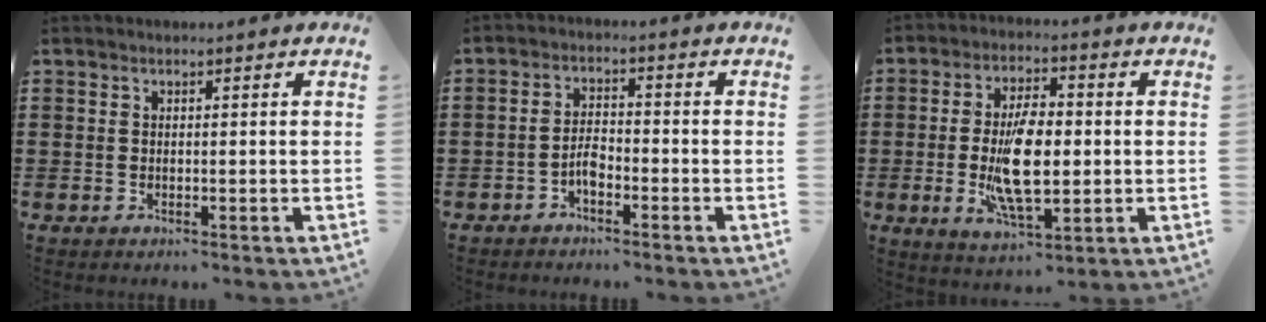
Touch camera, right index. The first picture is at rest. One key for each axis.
{"total": 3.2, "fx": -1.7, "fy": 1.5, "fz": 2.2, "tx": -0.049, "ty": 0.005, "tz": -0.036}
{"total": 10.7, "fx": -0.9, "fy": 4.6, "fz": 9.7, "tx": -0.193, "ty": -0.007, "tz": -0.018}